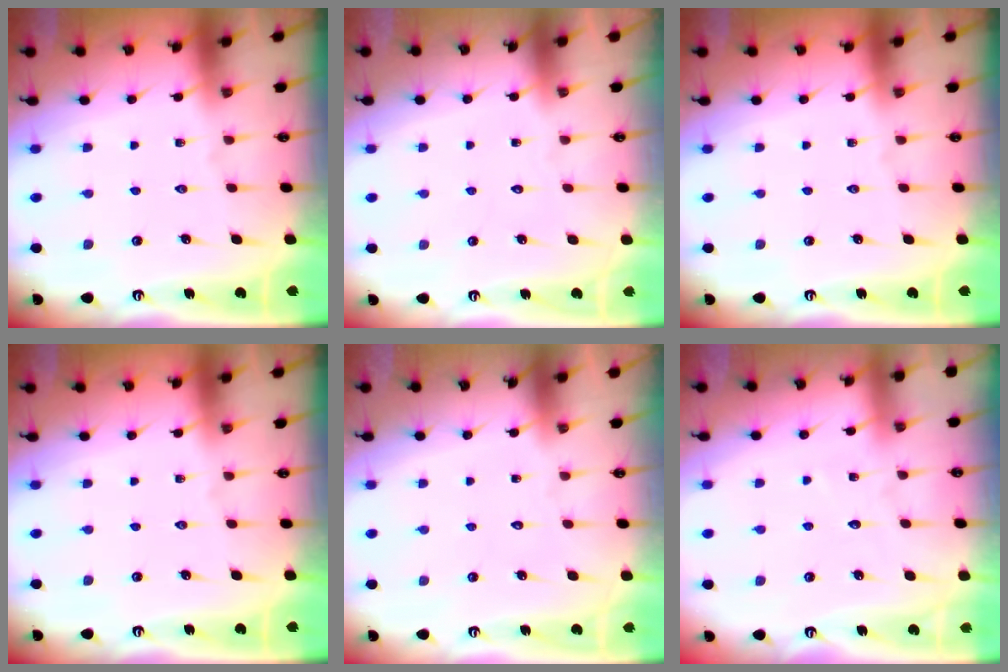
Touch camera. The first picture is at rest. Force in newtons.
{"total": 1.8, "press": 1.8, "slide": 0.1}
{"total": 0.0}
{"total": 0.0}
{"total": 1.8, "press": 1.7, "slide": 0.1}
{"total": 3.1, "press": 3.1, "slide": 0.3}